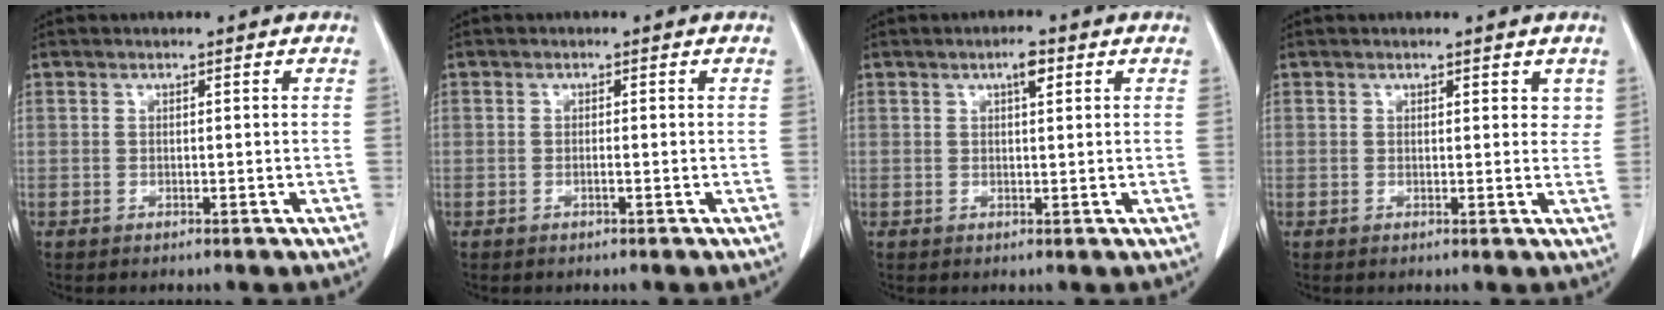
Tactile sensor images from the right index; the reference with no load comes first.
{"total": 0.5, "force": [-0.2, -0.1, 0.5], "torque": [-0.006, 0.003, -0.001]}
{"total": 2.5, "force": [1.2, 0.6, 2.1], "torque": [-0.037, 0.004, 0.018]}
{"total": 2.2, "force": [1.2, 1.2, 1.2], "torque": [-0.006, -0.002, 0.014]}